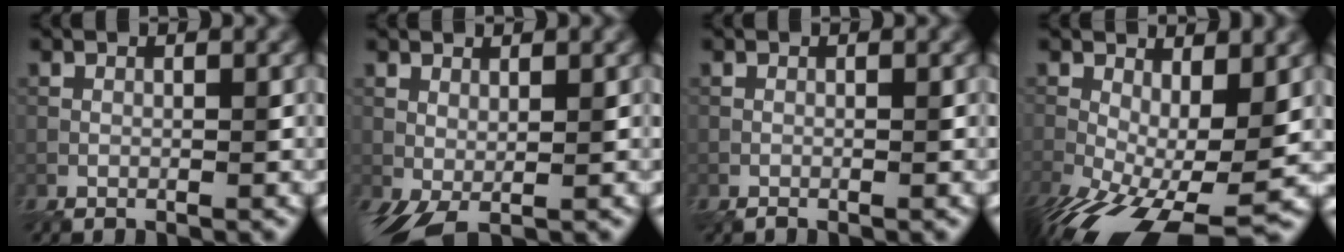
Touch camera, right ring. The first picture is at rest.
{"total": 3.3, "force": [0.0, 1.4, 3.0], "torque": [-0.065, -0.005, 0.002]}
{"total": 0.6, "force": [-0.5, 0.1, 0.3], "torque": [-0.010, -0.005, -0.012]}
{"total": 12.0, "force": [-3.3, 5.8, 10.0], "torque": [-0.191, -0.033, -0.040]}